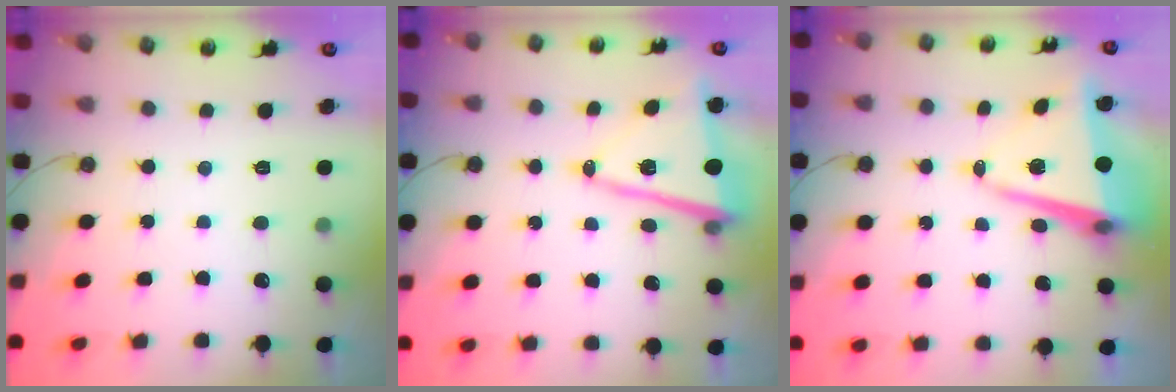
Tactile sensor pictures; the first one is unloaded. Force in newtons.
{"total": 12.4, "press": 12.2, "slide": 1.9}
{"total": 10.6, "press": 10.4, "slide": 1.9}